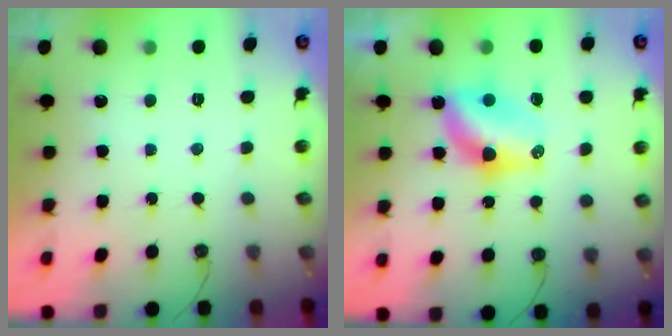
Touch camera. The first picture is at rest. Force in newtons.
{"total": 9.5, "press": 8.5, "slide": 4.2}